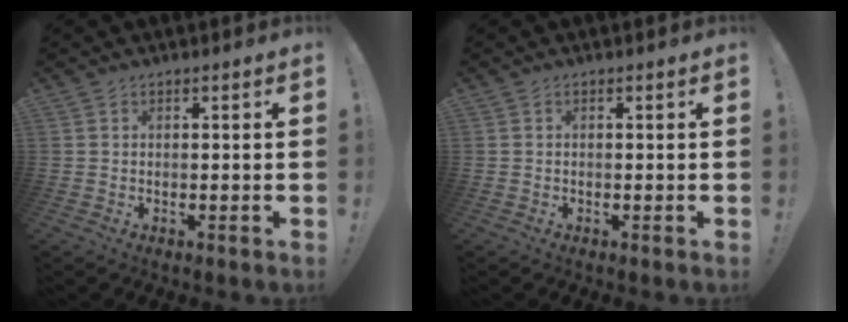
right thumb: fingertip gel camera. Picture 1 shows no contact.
{"total": 0.0}